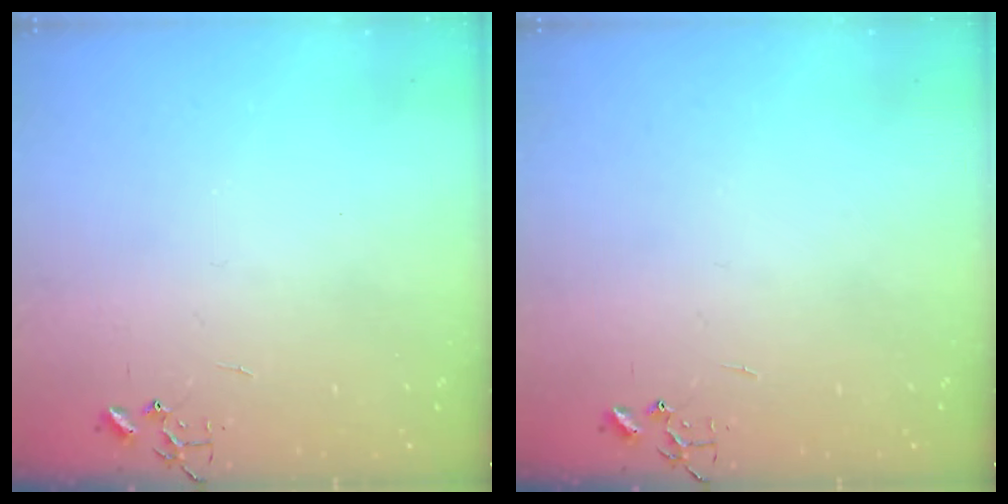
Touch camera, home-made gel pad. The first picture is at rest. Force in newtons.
{"total": 0.0}